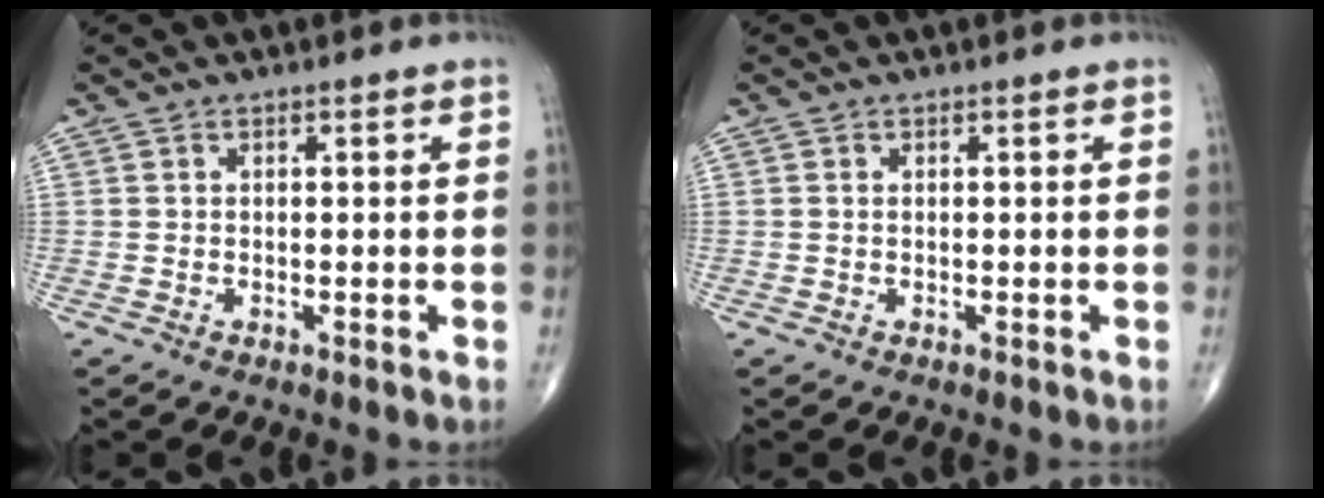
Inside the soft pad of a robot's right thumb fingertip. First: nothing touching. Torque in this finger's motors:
{"motor_torque": [-0.10, 0.14, 0.12, 0.10, 0.03]}